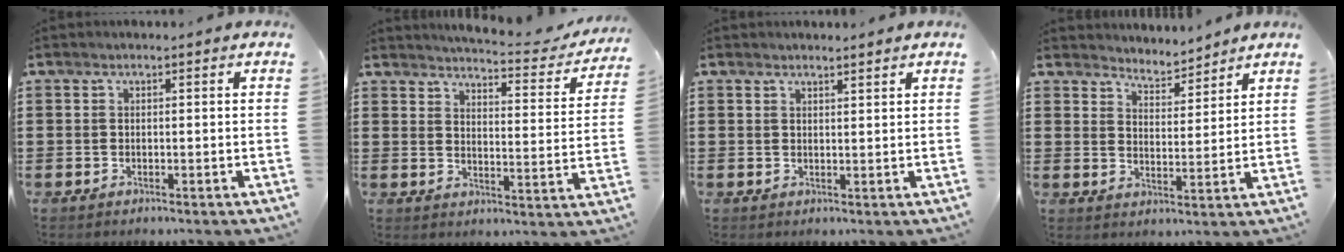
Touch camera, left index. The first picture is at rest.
{"total": 4.1, "force": [3.9, -0.1, 1.2], "torque": [-0.039, -0.034, 0.061]}
{"total": 1.6, "force": [1.5, 0.1, 0.2], "torque": [-0.008, 0.002, 0.030]}
{"total": 4.0, "force": [3.9, 0.4, -0.5], "torque": [-0.010, -0.021, 0.069]}